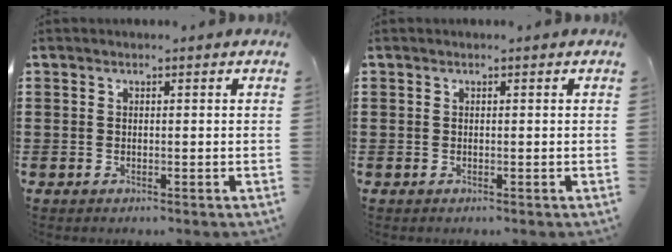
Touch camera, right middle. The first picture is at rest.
{"total": 0.0}